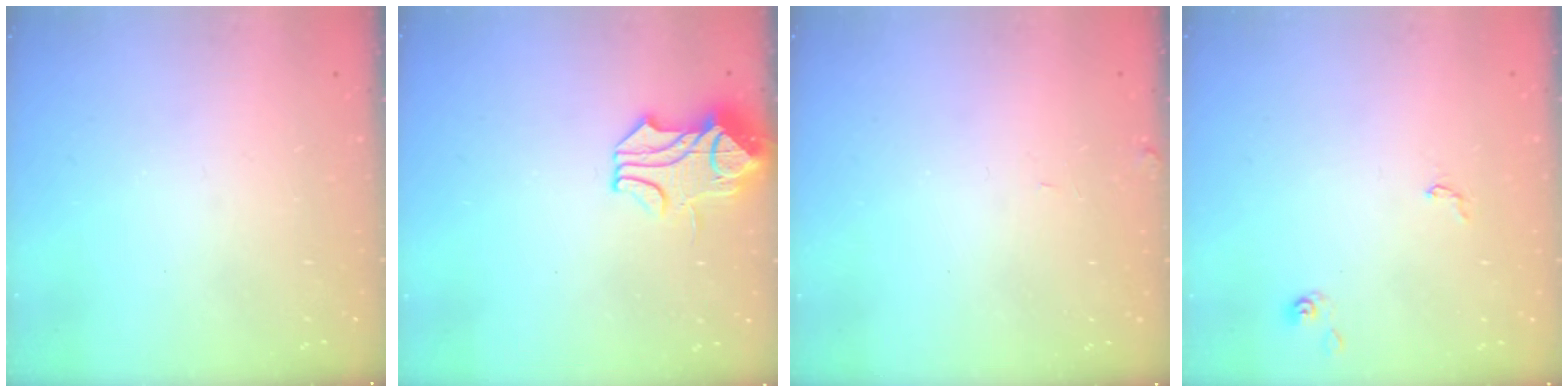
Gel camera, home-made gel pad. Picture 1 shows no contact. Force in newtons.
{"total": 1.4, "press": 0.3, "slide": 1.3}
{"total": 5.0, "press": 5.0, "slide": 0.3}
{"total": 1.9, "press": 1.9, "slide": 0.2}